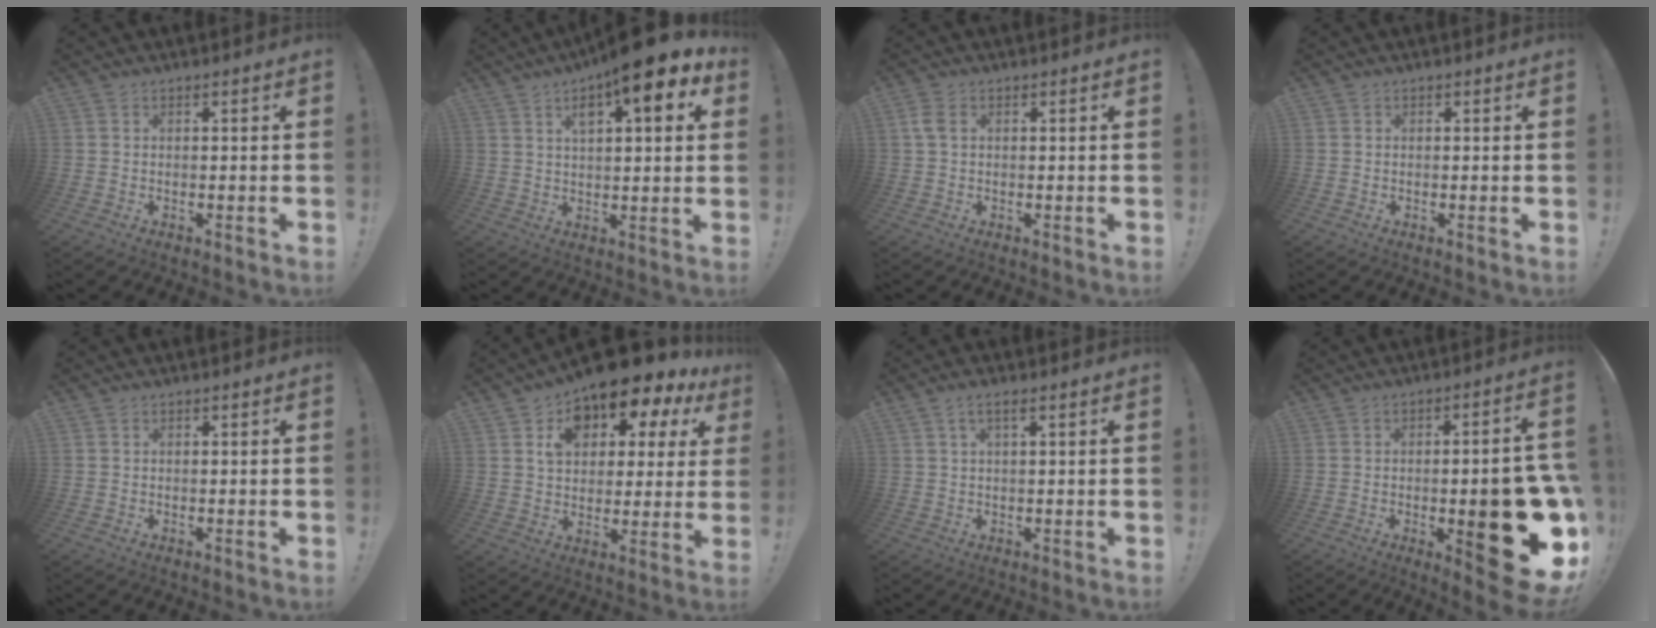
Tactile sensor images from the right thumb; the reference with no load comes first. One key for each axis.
{"total": 12.1, "fx": 6.2, "fy": 2.4, "fz": 10.1, "tx": -0.149, "ty": -0.027, "tz": 0.095}
{"total": 2.7, "fx": 0.8, "fy": 1.4, "fz": 2.2, "tx": -0.039, "ty": 0.003, "tz": 0.013}
{"total": 0.0}
{"total": 0.0}
{"total": 11.3, "fx": 7.2, "fy": 6.4, "fz": 6.0, "tx": -0.096, "ty": -0.055, "tz": 0.122}
{"total": 2.7, "fx": 1.0, "fy": 0.7, "fz": 2.4, "tx": -0.040, "ty": 0.000, "tz": 0.017}
{"total": 22.9, "fx": -4.8, "fy": 7.7, "fz": 21.0, "tx": -0.257, "ty": 0.012, "tz": -0.047}